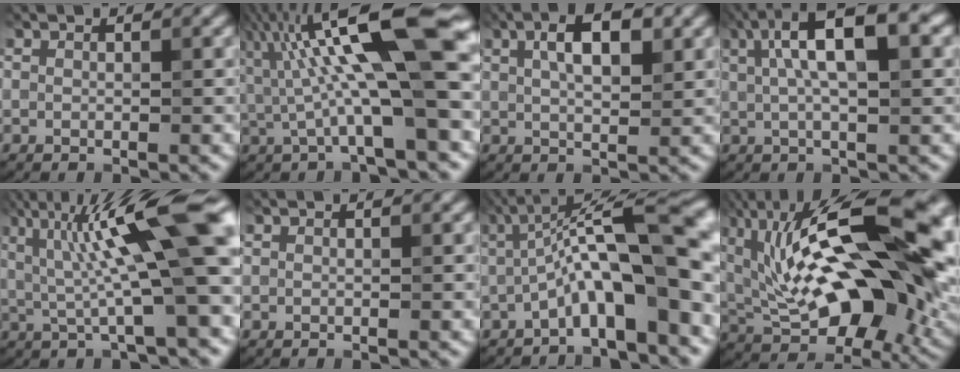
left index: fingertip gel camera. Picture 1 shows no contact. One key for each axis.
{"total": 13.6, "fx": 2.4, "fy": 3.0, "fz": 13.1, "tx": -0.214, "ty": 0.017, "tz": 0.043}
{"total": 4.5, "fx": 1.5, "fy": 1.7, "fz": 3.9, "tx": -0.069, "ty": 0.009, "tz": 0.027}
{"total": 8.3, "fx": 2.1, "fy": 2.6, "fz": 7.6, "tx": -0.125, "ty": 0.022, "tz": 0.032}
{"total": 11.5, "fx": 1.9, "fy": 2.0, "fz": 11.2, "tx": -0.182, "ty": 0.013, "tz": 0.037}
{"total": 0.0}
{"total": 9.9, "fx": -1.6, "fy": 2.3, "fz": 9.5, "tx": -0.143, "ty": 0.025, "tz": -0.028}
{"total": 20.2, "fx": 4.7, "fy": 9.2, "fz": 17.4, "tx": -0.298, "ty": 0.038, "tz": 0.084}